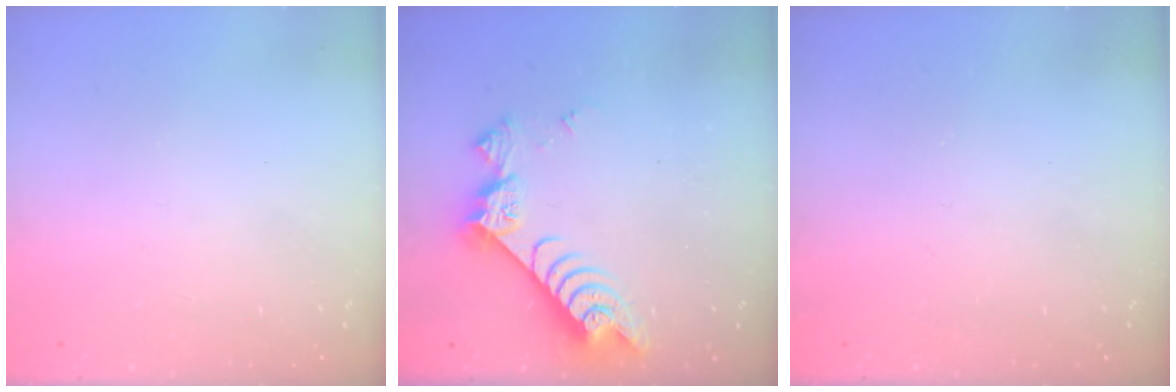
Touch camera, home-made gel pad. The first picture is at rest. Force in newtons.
{"total": 9.1, "press": 9.0, "slide": 1.3}
{"total": 0.0}